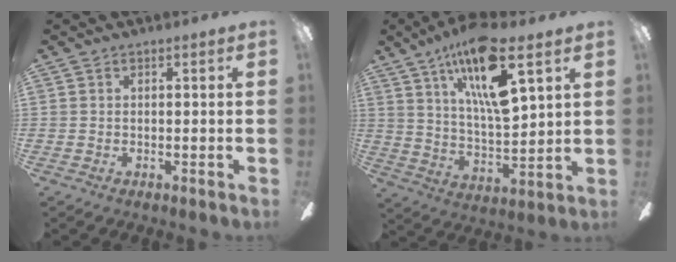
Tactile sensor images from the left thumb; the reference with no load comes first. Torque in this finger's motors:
{"motor_torque": [0.27, 0.75, 1.39, -1.38, 0.17]}